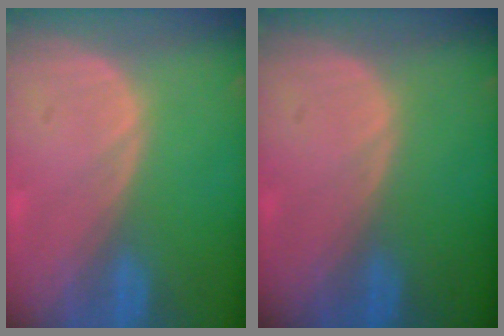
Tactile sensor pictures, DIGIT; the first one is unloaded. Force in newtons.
{"total": 0.0}